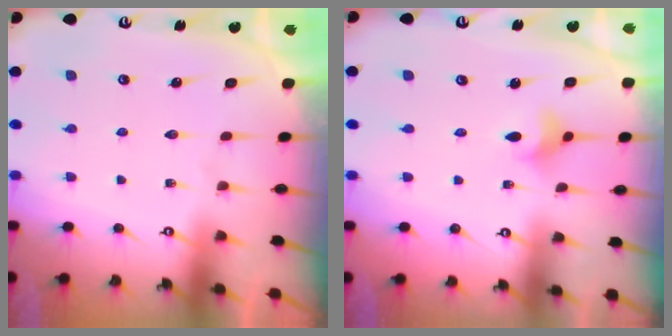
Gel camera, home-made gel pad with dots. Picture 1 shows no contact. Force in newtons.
{"total": 4.3, "press": 4.2, "slide": 0.7}